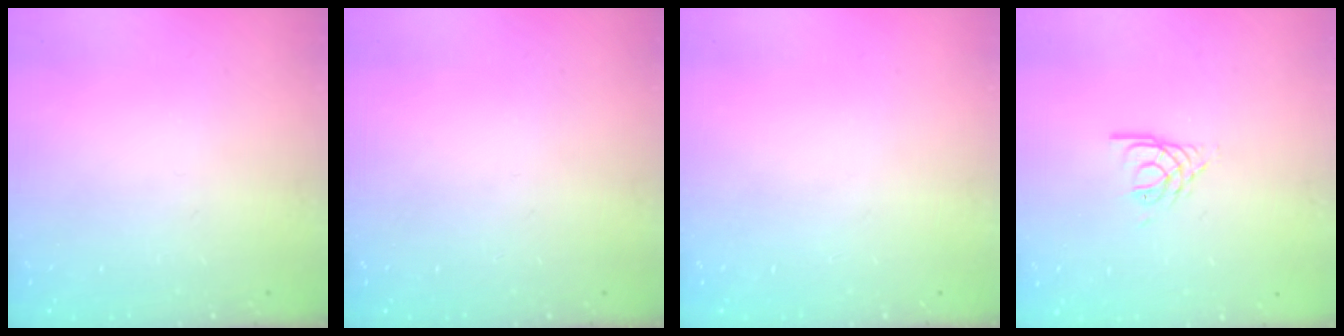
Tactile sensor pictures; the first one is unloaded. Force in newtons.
{"total": 0.0}
{"total": 0.0}
{"total": 3.3, "press": 3.2, "slide": 0.4}